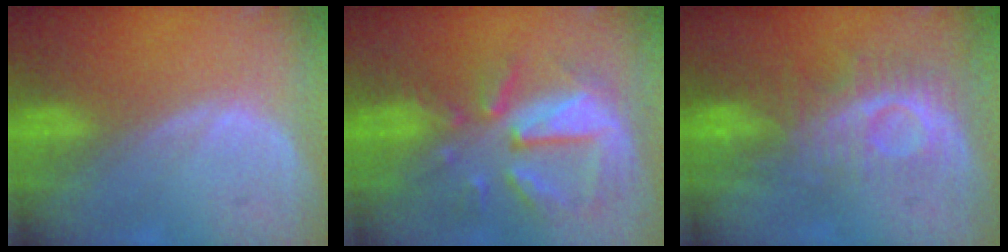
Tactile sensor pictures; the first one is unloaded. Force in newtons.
{"total": 10.7, "press": 9.5, "slide": 5.0}
{"total": 9.2, "press": 8.2, "slide": 4.3}